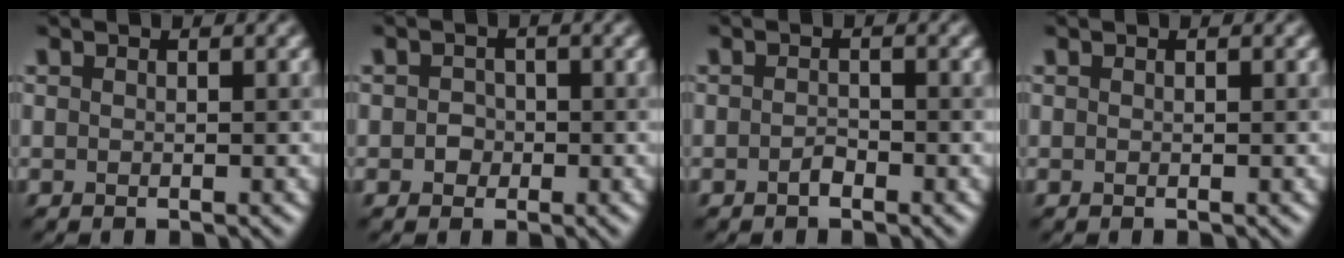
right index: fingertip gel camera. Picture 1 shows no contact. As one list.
[{"total": 0.9, "force": [-0.2, 0.9, 0.0], "torque": [0.002, 0.007, 0.000]}, {"total": 0.6, "force": [-0.6, 0.0, 0.2], "torque": [-0.006, 0.009, -0.003]}, {"total": 0.0}]